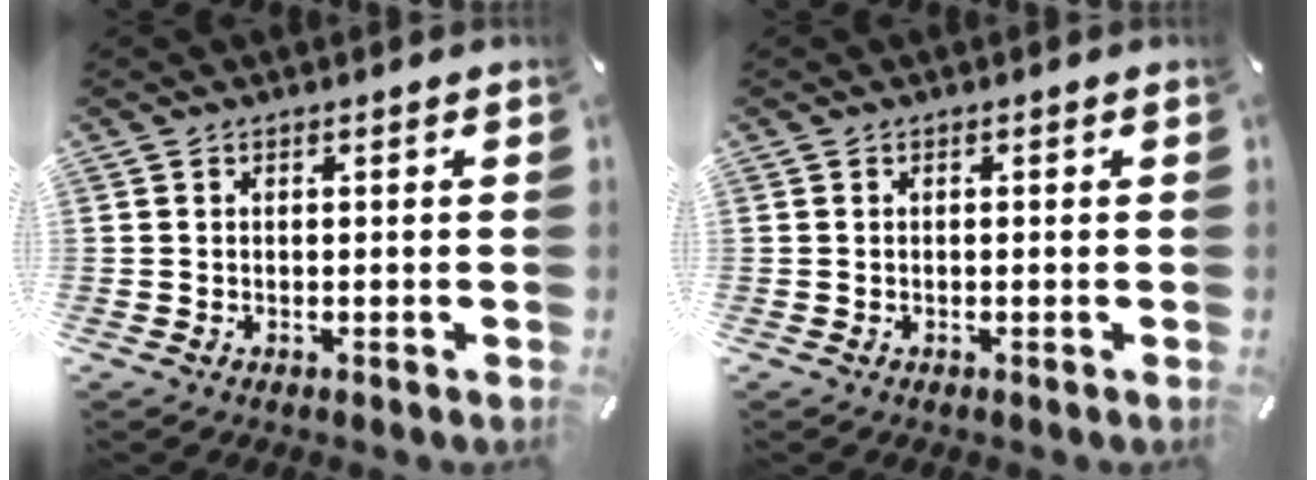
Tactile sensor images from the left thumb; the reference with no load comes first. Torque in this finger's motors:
{"motor_torque": [0.04, 0.26, 0.03, -0.18, 0.00]}